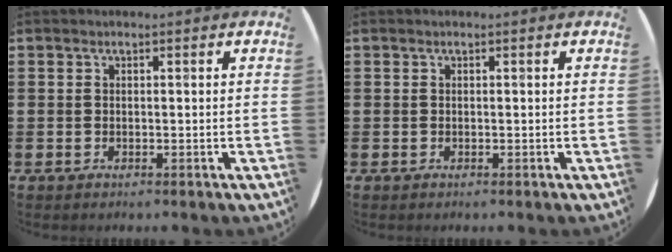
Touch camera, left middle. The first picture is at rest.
{"total": 0.0}